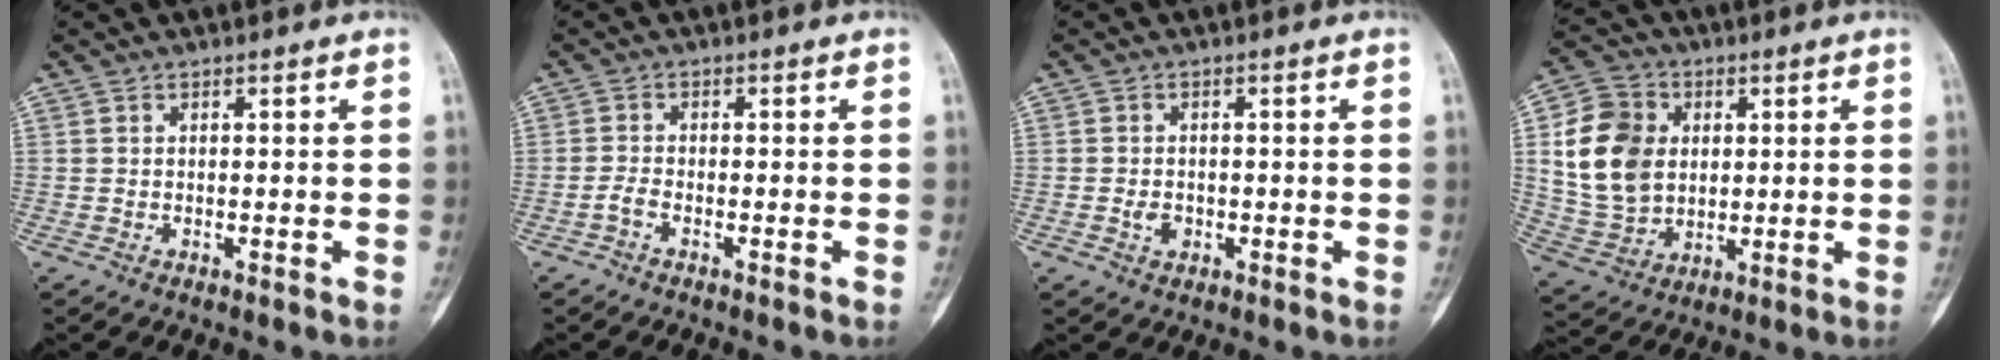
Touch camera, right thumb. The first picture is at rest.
{"total": 1.6, "force": [-1.0, 0.3, 1.1], "torque": [-0.029, 0.003, -0.025]}
{"total": 2.3, "force": [-0.6, 1.8, 1.4], "torque": [-0.018, 0.004, -0.010]}
{"total": 15.0, "force": [2.7, 11.6, 9.0], "torque": [-0.145, 0.000, 0.057]}